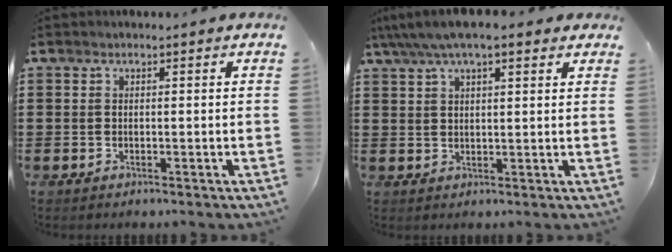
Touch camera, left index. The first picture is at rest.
{"total": 5.6, "force": [4.2, 1.2, 3.5], "torque": [-0.078, 0.000, 0.075]}